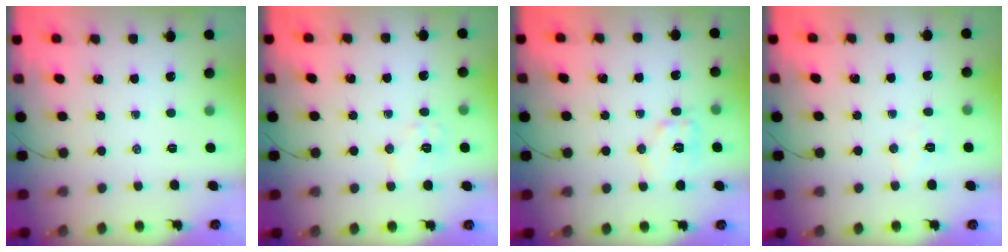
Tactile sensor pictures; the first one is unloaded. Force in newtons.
{"total": 6.8, "press": 6.7, "slide": 1.0}
{"total": 9.2, "press": 9.2, "slide": 0.5}
{"total": 4.3, "press": 4.2, "slide": 0.9}